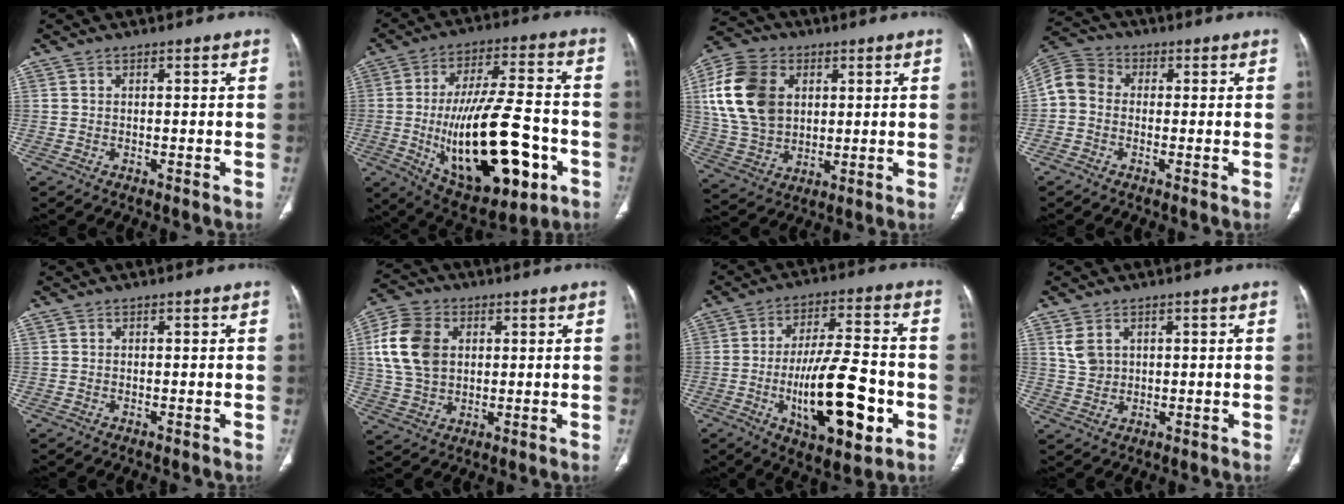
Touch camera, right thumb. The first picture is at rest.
{"total": 25.3, "force": [-6.6, 10.8, 22.0], "torque": [-0.367, 0.020, -0.085]}
{"total": 17.0, "force": [4.0, 12.4, 10.9], "torque": [-0.199, -0.002, 0.078]}
{"total": 7.3, "force": [-0.5, 6.0, 4.1], "torque": [-0.075, 0.024, -0.029]}
{"total": 0.0}
{"total": 12.8, "force": [2.7, 9.4, 8.3], "torque": [-0.152, 0.002, 0.050]}
{"total": 19.3, "force": [-5.4, 7.2, 17.1], "torque": [-0.262, 0.022, -0.077]}
{"total": 3.8, "force": [1.6, 2.9, 1.8], "torque": [-0.027, -0.003, 0.042]}